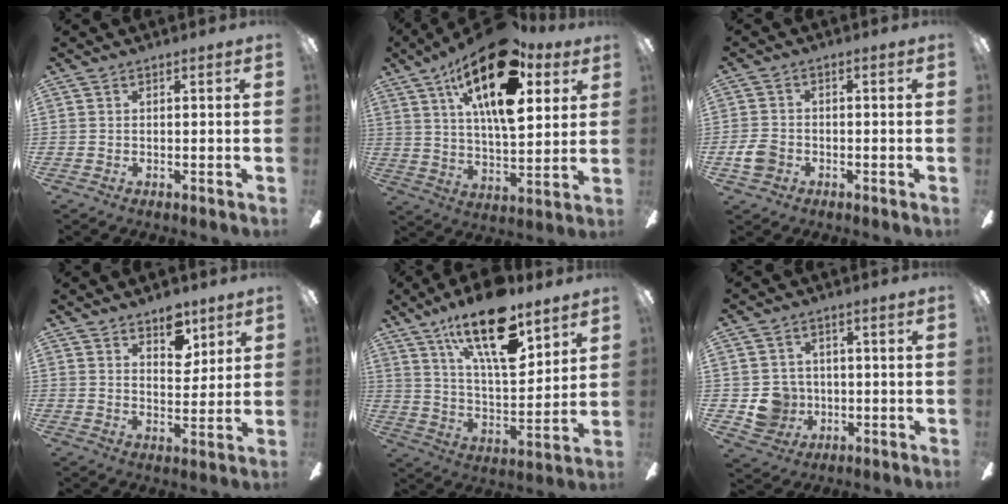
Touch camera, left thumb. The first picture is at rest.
{"total": 23.0, "force": [12.0, 9.4, 17.2], "torque": [-0.283, -0.046, 0.193]}
{"total": 5.1, "force": [-2.0, 3.8, 2.6], "torque": [-0.066, 0.007, -0.040]}
{"total": 7.3, "force": [5.2, 3.8, 3.3], "torque": [-0.023, -0.027, 0.087]}
{"total": 21.9, "force": [13.8, 8.1, 14.9], "torque": [-0.259, -0.071, 0.230]}
{"total": 7.3, "force": [-0.4, 7.2, 1.5], "torque": [-0.049, 0.002, 0.001]}